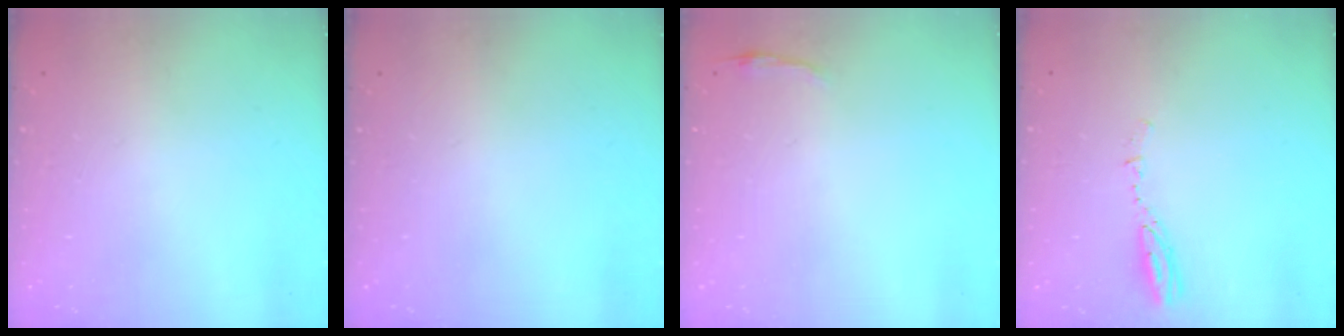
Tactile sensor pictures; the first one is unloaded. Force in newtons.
{"total": 0.0}
{"total": 2.8, "press": 2.8, "slide": 0.6}
{"total": 3.4, "press": 3.4, "slide": 0.2}